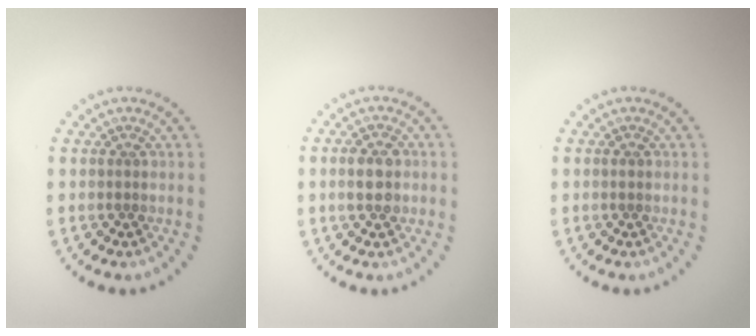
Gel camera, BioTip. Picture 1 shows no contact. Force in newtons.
{"total": 2.6, "press": 2.6, "slide": 0.1}
{"total": 0.5, "press": 0.5, "slide": 0.0}